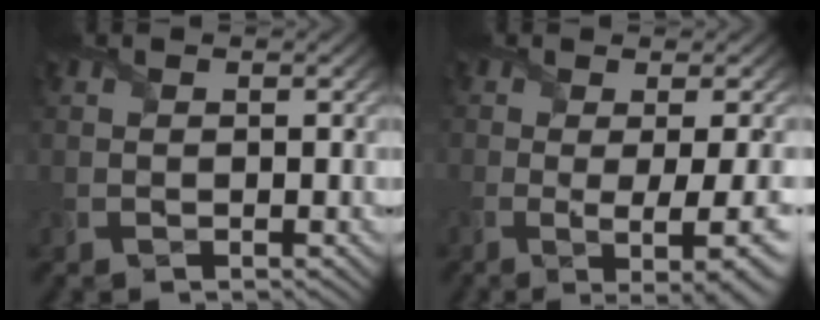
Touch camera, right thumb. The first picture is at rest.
{"total": 5.7, "force": [-1.5, 0.8, 5.5], "torque": [-0.088, -0.016, -0.016]}